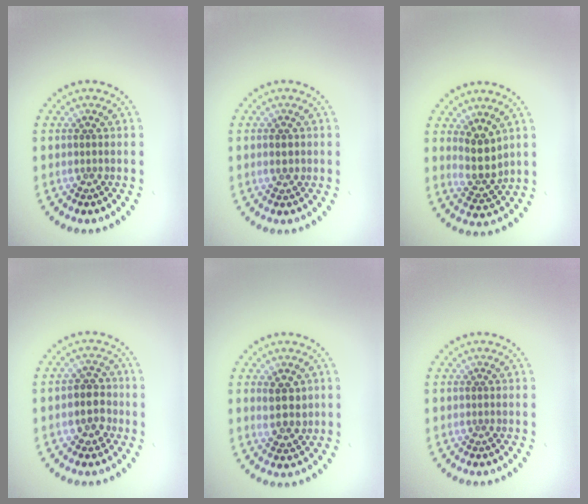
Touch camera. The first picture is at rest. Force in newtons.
{"total": 1.8, "press": 1.8, "slide": 0.2}
{"total": 3.0, "press": 2.5, "slide": 1.6}
{"total": 2.8, "press": 2.7, "slide": 0.9}
{"total": 2.9, "press": 2.8, "slide": 0.9}
{"total": 0.0}